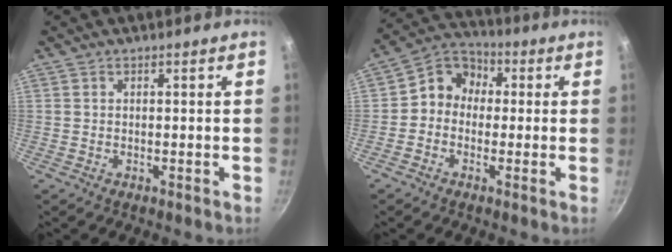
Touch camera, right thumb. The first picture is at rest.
{"total": 7.8, "force": [-0.1, 6.8, 3.8], "torque": [-0.029, 0.027, -0.030]}